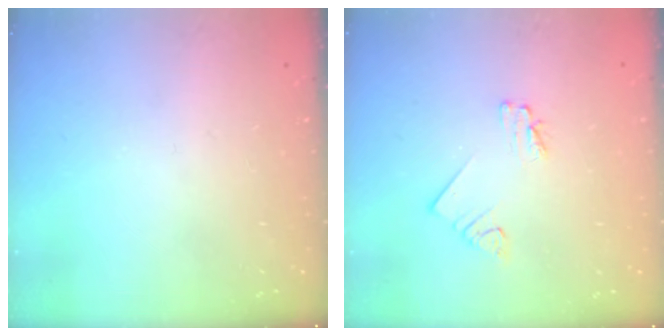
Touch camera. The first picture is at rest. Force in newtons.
{"total": 1.7, "press": 1.7, "slide": 0.0}